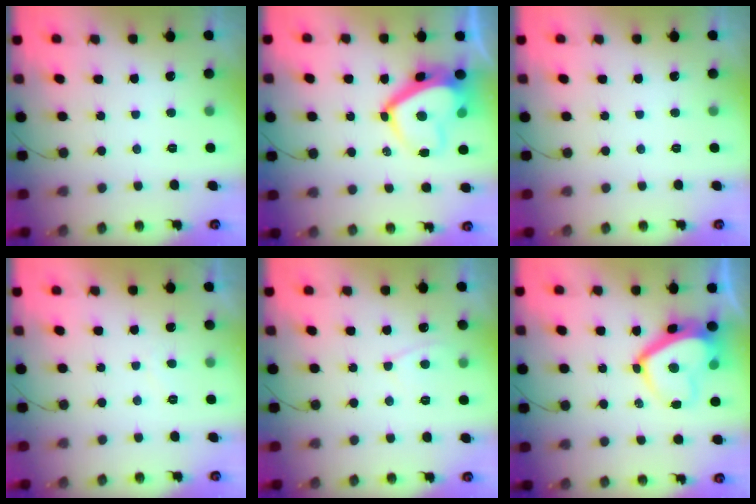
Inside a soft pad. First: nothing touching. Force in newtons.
{"total": 11.1, "press": 10.8, "slide": 2.2}
{"total": 0.0}
{"total": 0.5, "press": 0.2, "slide": 0.5}
{"total": 4.0, "press": 4.0, "slide": 0.5}
{"total": 10.2, "press": 10.0, "slide": 1.9}